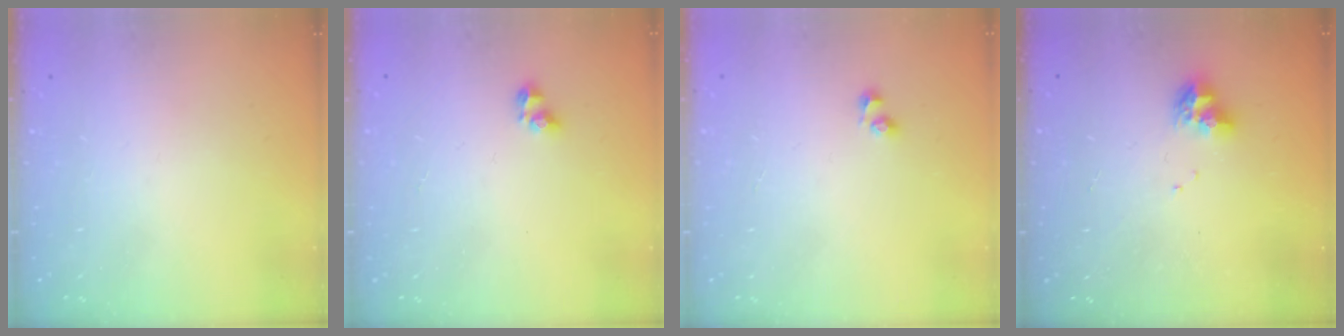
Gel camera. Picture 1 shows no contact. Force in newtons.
{"total": 2.9, "press": 2.6, "slide": 1.1}
{"total": 2.6, "press": 2.3, "slide": 1.2}
{"total": 8.3, "press": 8.3, "slide": 1.1}